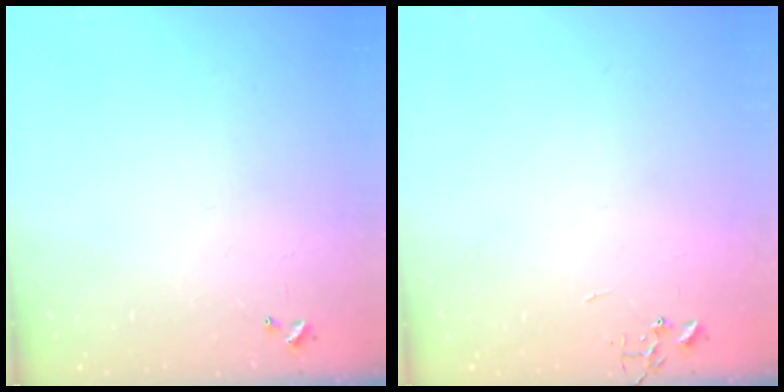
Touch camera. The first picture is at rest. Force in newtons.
{"total": 0.0}